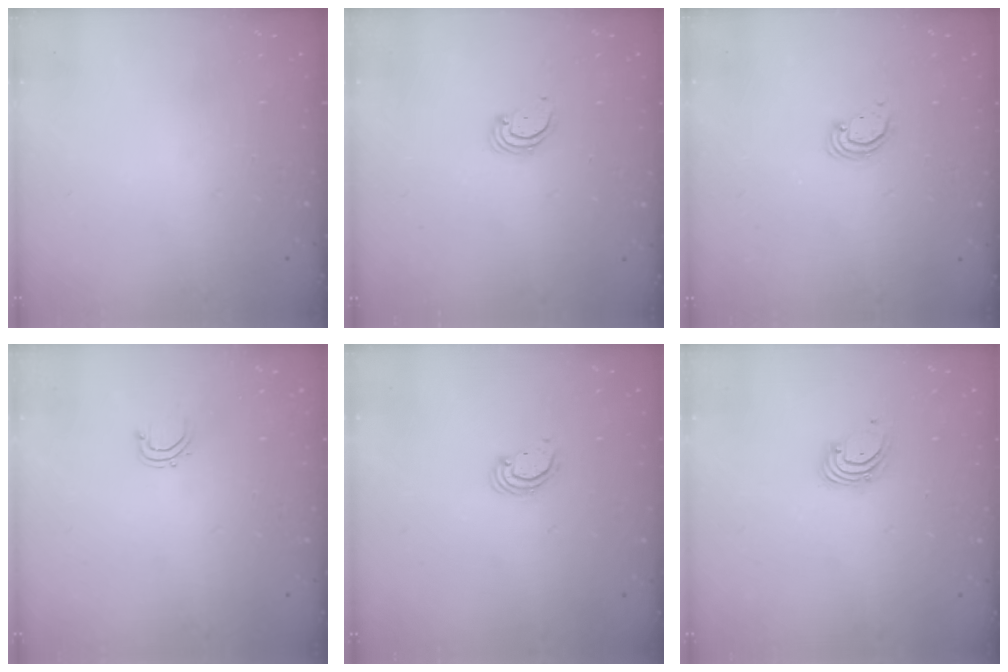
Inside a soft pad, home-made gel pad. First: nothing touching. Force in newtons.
{"total": 2.5, "press": 2.5, "slide": 0.2}
{"total": 2.6, "press": 2.6, "slide": 0.2}
{"total": 2.8, "press": 2.8, "slide": 0.5}
{"total": 2.2, "press": 2.2, "slide": 0.2}
{"total": 1.8, "press": 1.8, "slide": 0.2}